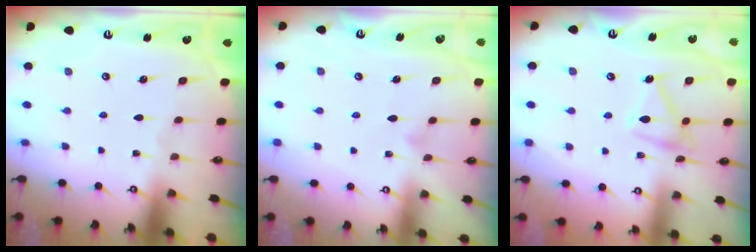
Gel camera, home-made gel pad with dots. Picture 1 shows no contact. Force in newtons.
{"total": 4.4, "press": 4.4, "slide": 0.3}
{"total": 13.2, "press": 13.2, "slide": 0.5}